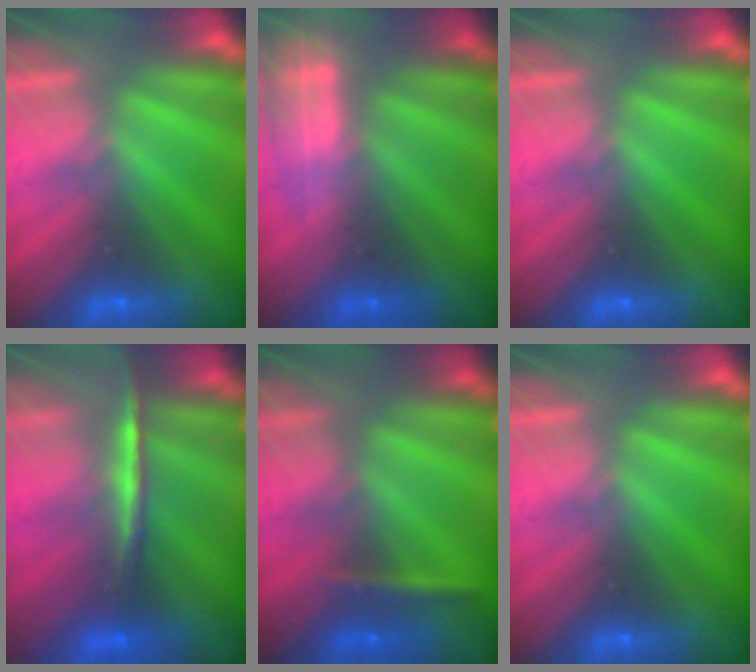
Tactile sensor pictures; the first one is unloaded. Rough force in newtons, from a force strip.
{"total": 2.4}
{"total": 0.0}
{"total": 2.0}
{"total": 2.4}
{"total": 0.0}